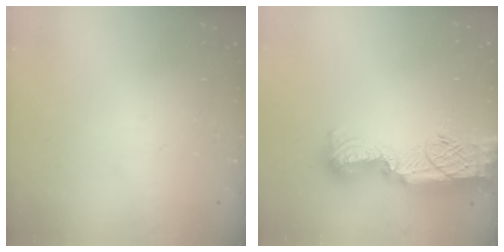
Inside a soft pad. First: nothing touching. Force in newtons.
{"total": 17.4, "press": 16.6, "slide": 5.5}